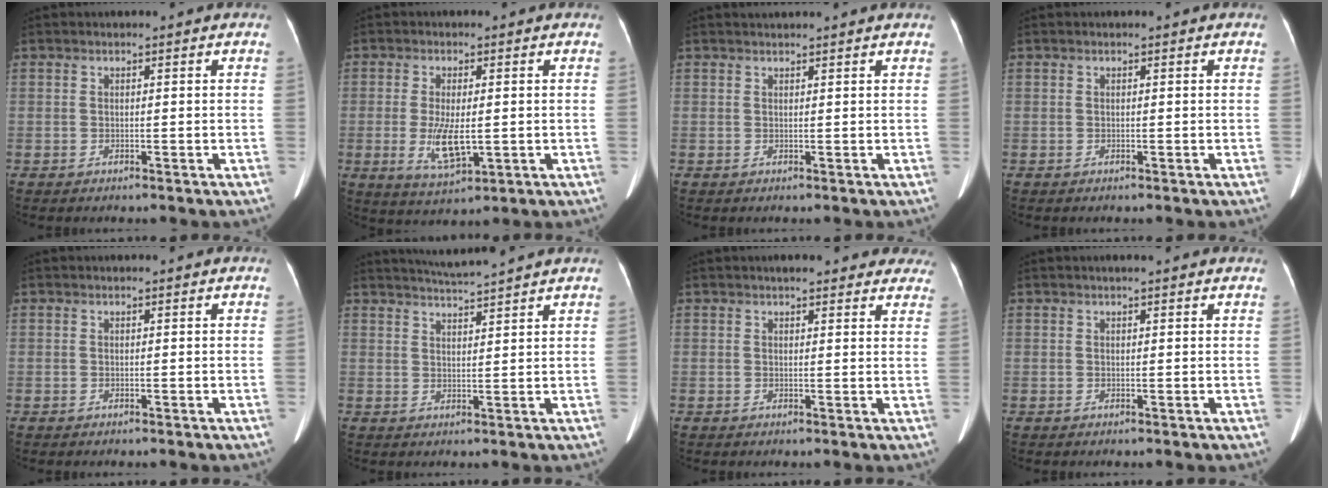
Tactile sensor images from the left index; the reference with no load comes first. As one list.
[{"total": 6.5, "force": [-0.8, 2.2, 6.1], "torque": [-0.123, -0.015, -0.007]}, {"total": 2.7, "force": [2.6, -0.3, 0.7], "torque": [-0.010, 0.022, 0.037]}, {"total": 0.0}, {"total": 0.0}, {"total": 5.4, "force": [5.1, -1.4, 1.4], "torque": [-0.027, 0.008, 0.079]}, {"total": 10.9, "force": [9.6, 2.9, 4.3], "torque": [-0.021, 0.011, 0.097]}, {"total": 2.7, "force": [2.2, 0.3, 1.4], "torque": [-0.017, 0.020, 0.024]}]